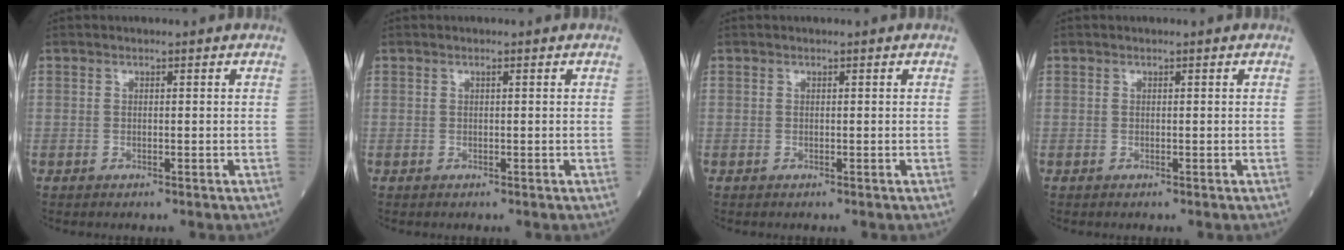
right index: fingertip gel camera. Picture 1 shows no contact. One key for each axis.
{"total": 0.0}
{"total": 0.0}
{"total": 0.0}